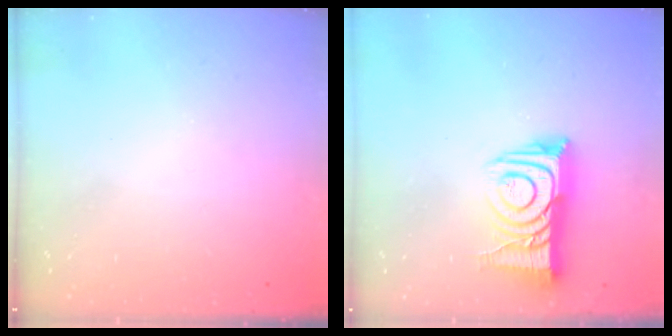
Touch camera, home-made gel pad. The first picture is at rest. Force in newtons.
{"total": 14.1, "press": 14.1, "slide": 1.1}